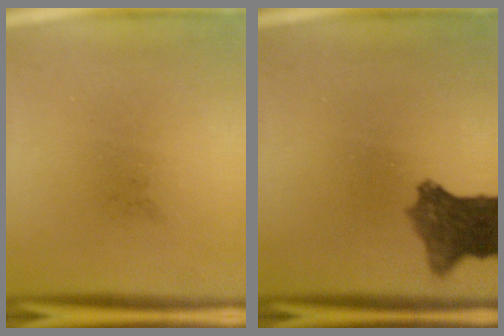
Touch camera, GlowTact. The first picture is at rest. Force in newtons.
{"total": 7.3}